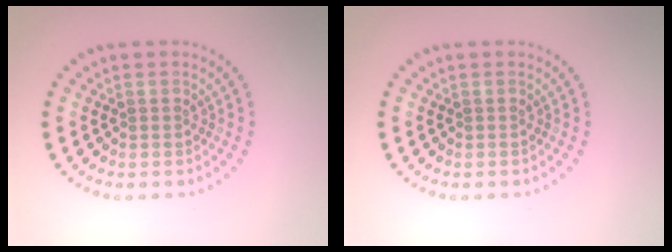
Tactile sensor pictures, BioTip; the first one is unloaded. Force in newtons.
{"total": 0.0}